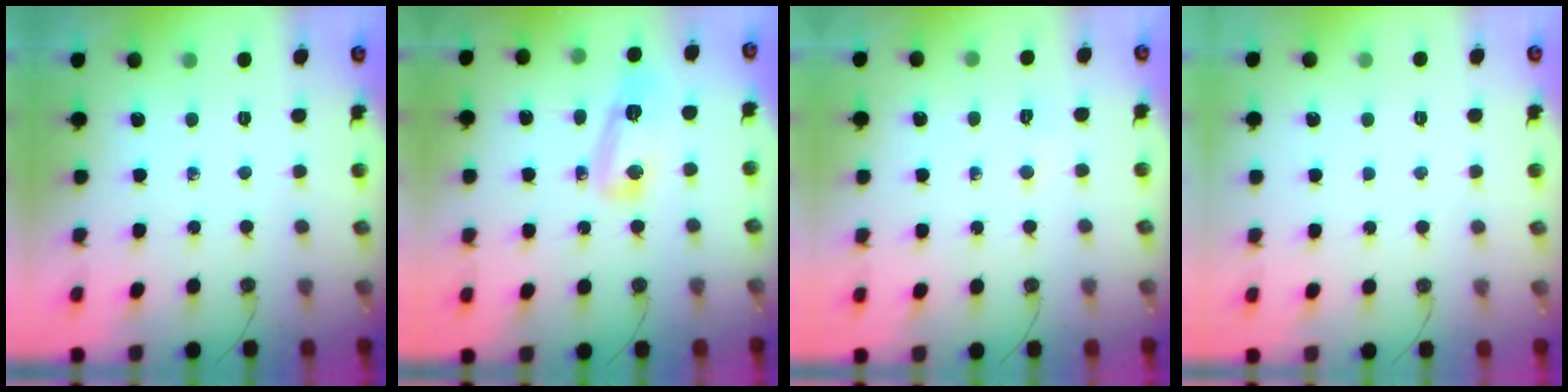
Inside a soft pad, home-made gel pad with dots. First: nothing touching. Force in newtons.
{"total": 14.6, "press": 9.6, "slide": 11.0}
{"total": 2.8, "press": 2.8, "slide": 0.4}
{"total": 1.3, "press": 1.3, "slide": 0.1}